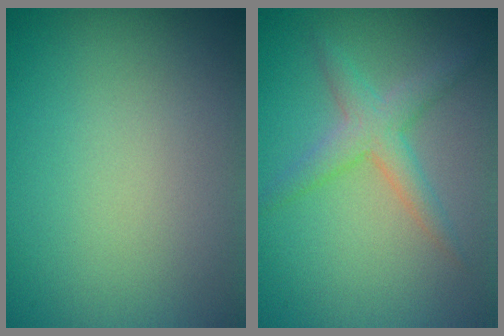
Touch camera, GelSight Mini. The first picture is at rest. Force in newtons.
{"total": 2.8, "press": 2.8, "slide": 0.2}